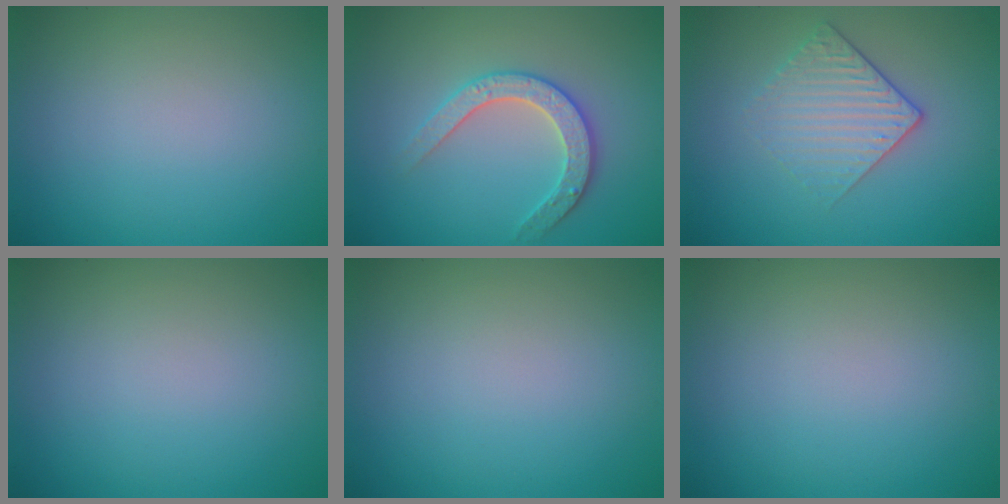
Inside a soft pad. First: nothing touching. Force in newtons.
{"total": 3.0, "press": 2.9, "slide": 0.5}
{"total": 2.9, "press": 2.6, "slide": 1.2}
{"total": 0.0}
{"total": 0.0}
{"total": 0.0}